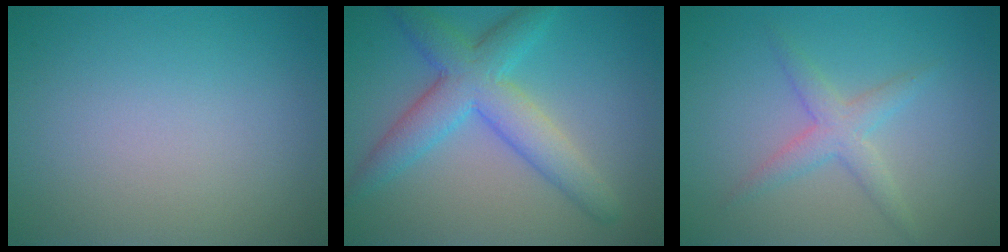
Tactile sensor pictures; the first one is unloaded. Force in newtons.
{"total": 5.9, "press": 5.9, "slide": 0.2}
{"total": 2.5, "press": 2.5, "slide": 0.0}